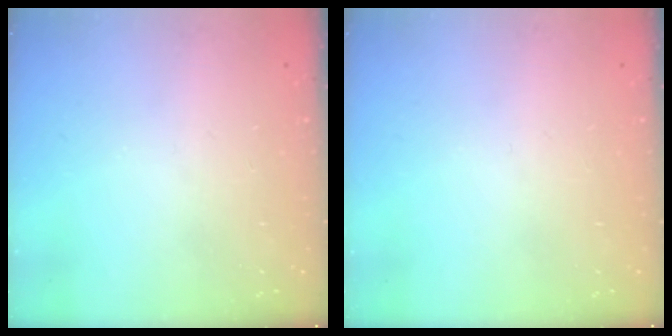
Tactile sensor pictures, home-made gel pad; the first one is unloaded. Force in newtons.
{"total": 0.0}